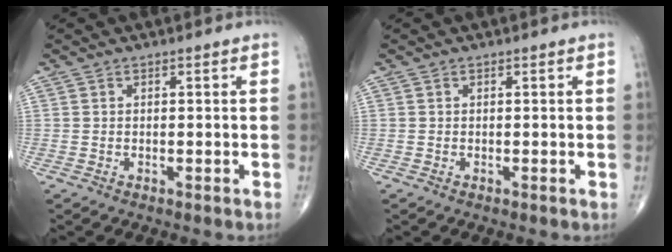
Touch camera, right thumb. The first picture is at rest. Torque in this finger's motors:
{"motor_torque": [0.14, -0.01, -0.14, -0.03, 0.01]}